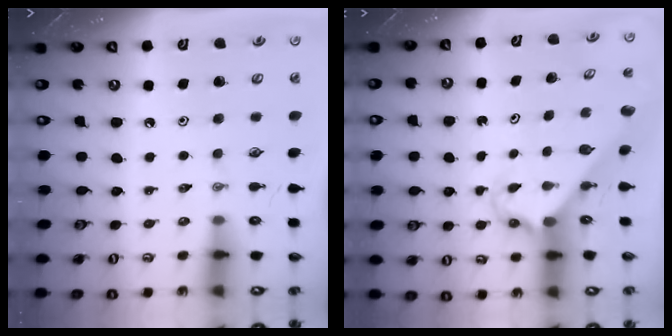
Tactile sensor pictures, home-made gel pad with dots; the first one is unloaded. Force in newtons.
{"total": 2.5, "press": 2.5, "slide": 0.2}